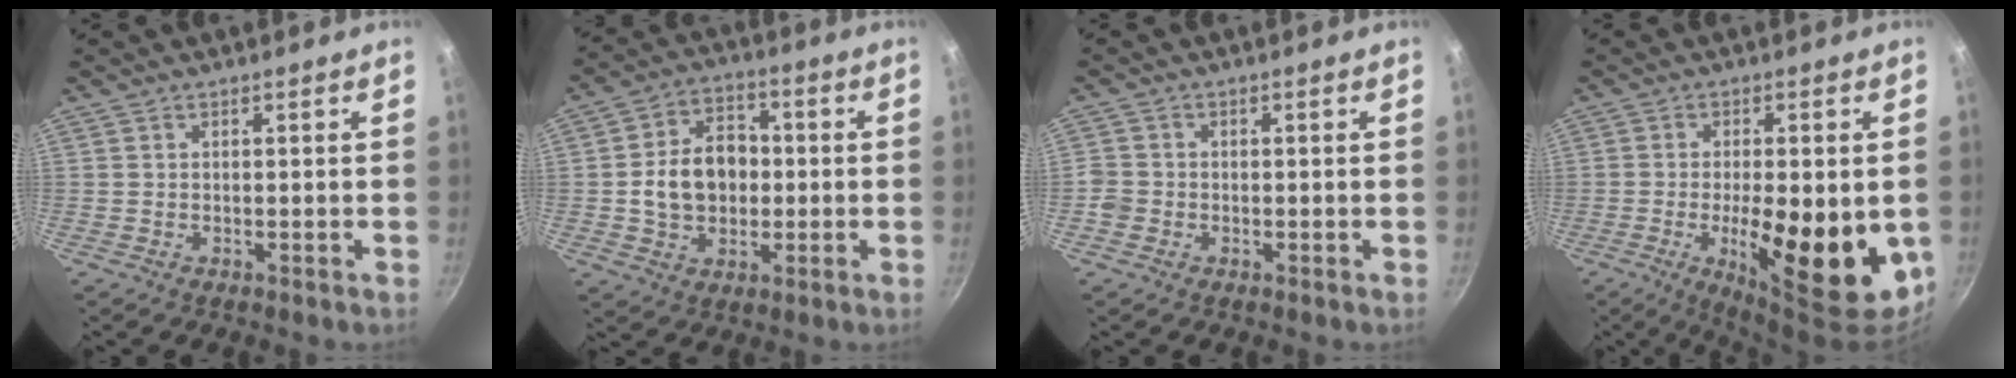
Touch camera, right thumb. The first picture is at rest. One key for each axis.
{"total": 11.9, "fx": -0.3, "fy": 9.1, "fz": 7.7, "tx": -0.099, "ty": 0.021, "tz": -0.009}
{"total": 2.8, "fx": -1.2, "fy": 2.4, "fz": 0.9, "tx": -0.011, "ty": 0.014, "tz": -0.024}
{"total": 17.8, "fx": -3.6, "fy": 6.2, "fz": 16.3, "tx": -0.222, "ty": -0.002, "tz": -0.041}